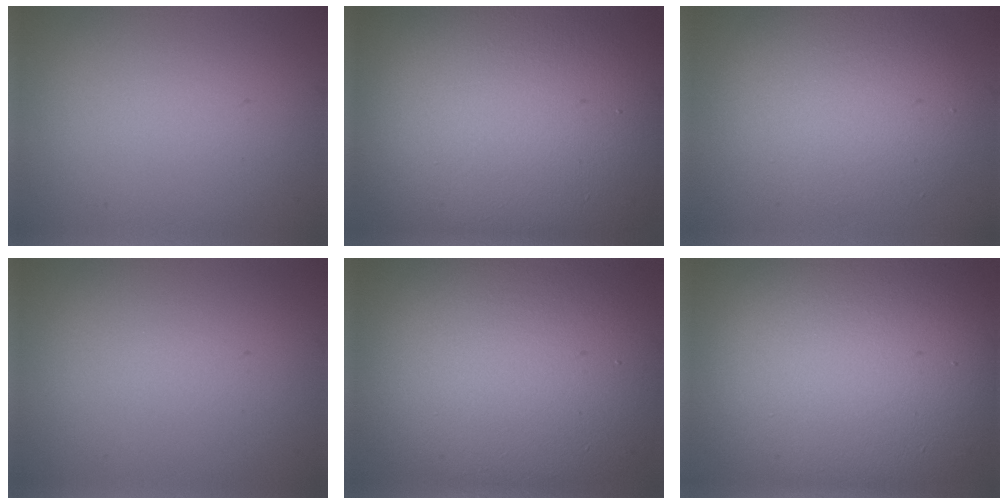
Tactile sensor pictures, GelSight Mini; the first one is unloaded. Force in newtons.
{"total": 20.7, "press": 20.7, "slide": 1.2}
{"total": 5.9, "press": 5.9, "slide": 0.5}
{"total": 0.0}
{"total": 15.0, "press": 15.0, "slide": 0.9}
{"total": 16.0, "press": 16.0, "slide": 1.3}